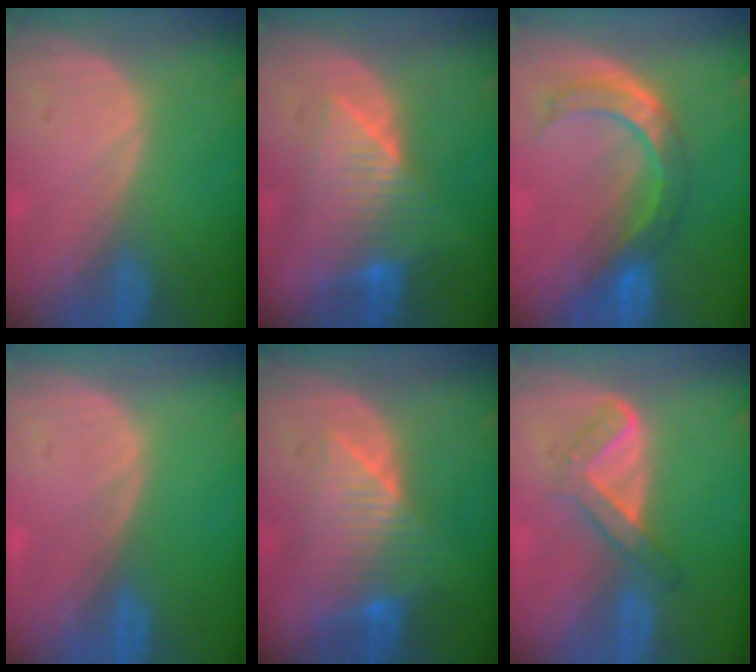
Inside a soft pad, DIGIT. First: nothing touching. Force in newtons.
{"total": 7.8, "press": 7.4, "slide": 2.6}
{"total": 7.4, "press": 7.0, "slide": 2.4}
{"total": 0.0}
{"total": 7.8, "press": 7.1, "slide": 3.0}
{"total": 4.8, "press": 4.7, "slide": 0.7}